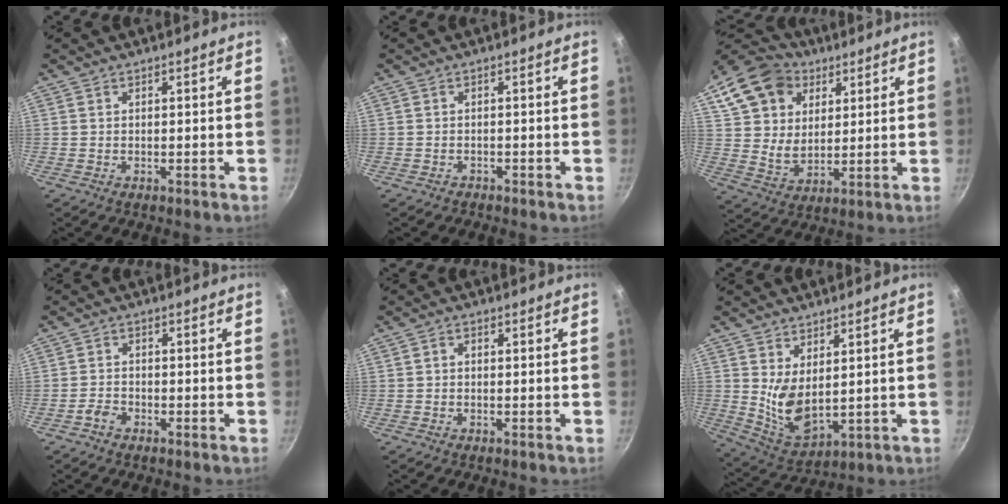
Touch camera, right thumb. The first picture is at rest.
{"total": 0.9, "force": [-0.8, 0.4, -0.1], "torque": [0.001, 0.018, -0.012]}
{"total": 17.1, "force": [7.8, 12.7, 8.4], "torque": [-0.141, -0.001, 0.139]}
{"total": 2.2, "force": [-1.6, 1.3, 0.9], "torque": [-0.018, 0.019, -0.031]}
{"total": 1.0, "force": [-0.1, 0.8, 0.6], "torque": [-0.014, 0.007, -0.003]}
{"total": 8.7, "force": [2.3, 4.6, 7.0], "torque": [-0.116, -0.037, 0.061]}